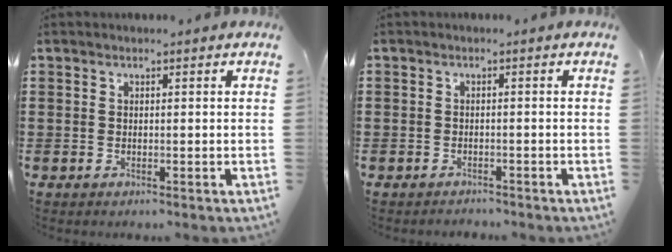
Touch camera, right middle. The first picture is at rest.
{"total": 1.3, "force": [-1.2, 0.3, -0.2], "torque": [-0.001, 0.001, -0.028]}